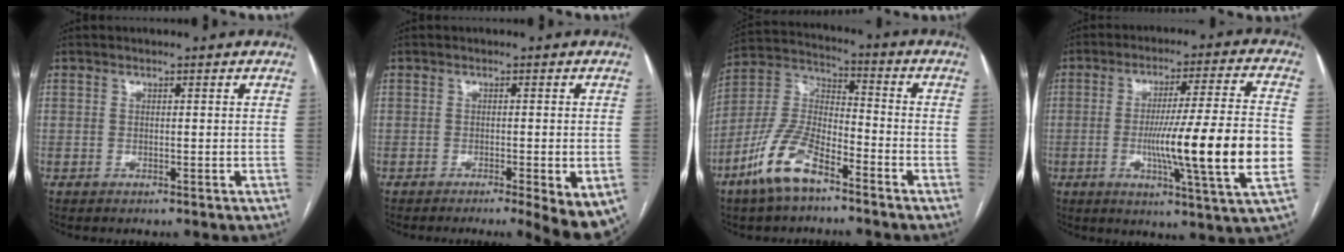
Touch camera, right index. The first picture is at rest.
{"total": 9.7, "force": [-6.3, 2.0, 7.1], "torque": [-0.054, -0.015, -0.087]}
{"total": 12.2, "force": [-7.8, 4.2, 8.4], "torque": [-0.188, -0.002, -0.157]}
{"total": 18.0, "force": [-3.0, -0.8, 17.8], "torque": [-0.268, -0.012, -0.050]}